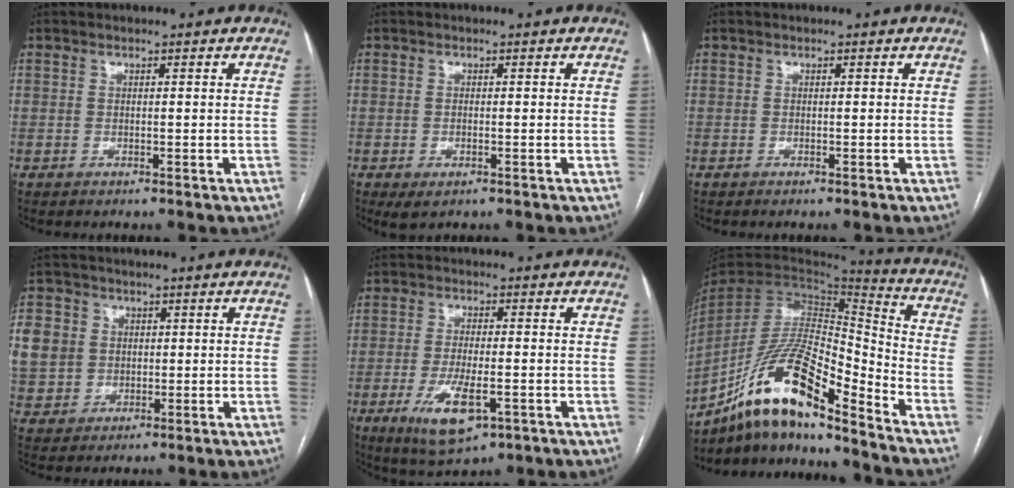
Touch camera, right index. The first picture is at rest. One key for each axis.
{"total": 2.4, "fx": -1.1, "fy": 1.0, "fz": 1.9, "tx": -0.036, "ty": -0.004, "tz": -0.010}
{"total": 0.0}
{"total": 13.2, "fx": 2.2, "fy": 12.1, "fz": 4.8, "tx": -0.154, "ty": 0.034, "tz": 0.062}
{"total": 8.7, "fx": -3.5, "fy": 2.7, "fz": 7.5, "tx": -0.148, "ty": -0.018, "tz": -0.050}
{"total": 17.8, "fx": -13.0, "fy": 2.6, "fz": 11.9, "tx": -0.231, "ty": 0.009, "tz": -0.236}